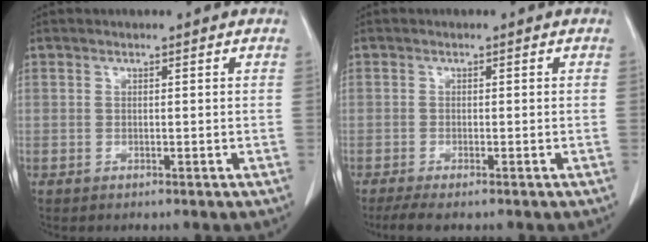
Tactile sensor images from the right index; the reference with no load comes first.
{"total": 3.4, "force": [-2.6, 0.4, 2.1], "torque": [-0.037, -0.009, -0.043]}